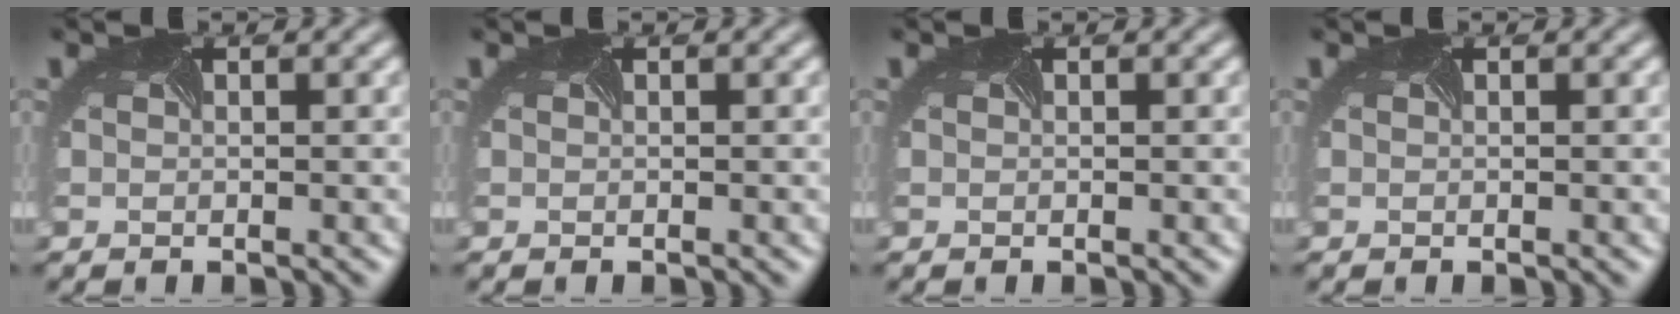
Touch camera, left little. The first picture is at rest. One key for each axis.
{"total": 0.0}
{"total": 0.0}
{"total": 0.0}